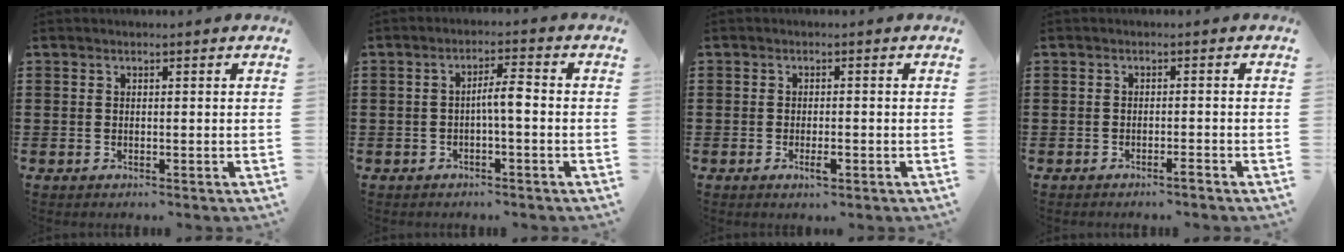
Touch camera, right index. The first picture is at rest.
{"total": 3.5, "force": [-0.8, 0.4, 3.4], "torque": [-0.062, 0.004, -0.017]}
{"total": 2.1, "force": [-1.0, 0.5, 1.7], "torque": [-0.031, -0.002, -0.018]}
{"total": 1.3, "force": [-1.1, 0.0, 0.7], "torque": [-0.014, -0.003, -0.021]}